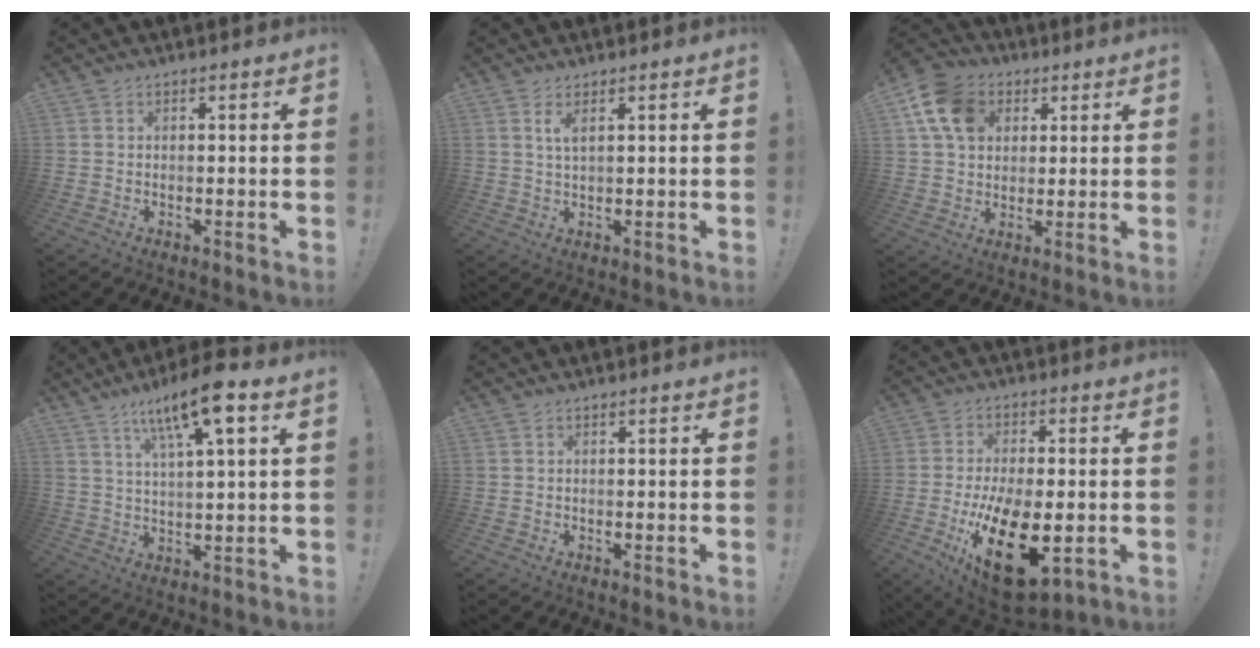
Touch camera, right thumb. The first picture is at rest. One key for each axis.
{"total": 2.8, "fx": 1.4, "fy": 0.5, "fz": 2.4, "tx": -0.043, "ty": -0.004, "tz": 0.022}
{"total": 13.2, "fx": 4.9, "fy": 10.4, "fz": 6.6, "tx": -0.107, "ty": -0.005, "tz": 0.101}
{"total": 11.7, "fx": 6.4, "fy": 1.9, "fz": 9.6, "tx": -0.165, "ty": -0.024, "tz": 0.102}
{"total": 0.0}
{"total": 21.1, "fx": -5.4, "fy": 10.4, "fz": 17.5, "tx": -0.292, "ty": 0.011, "tz": -0.073}